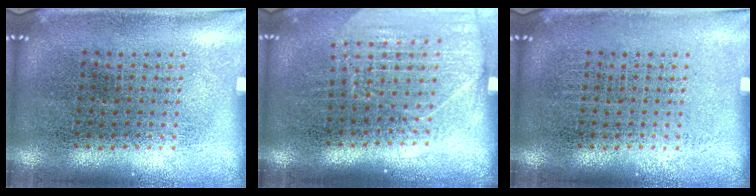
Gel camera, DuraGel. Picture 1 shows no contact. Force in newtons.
{"total": 1.7, "press": 1.5, "slide": 0.8}
{"total": 0.0}